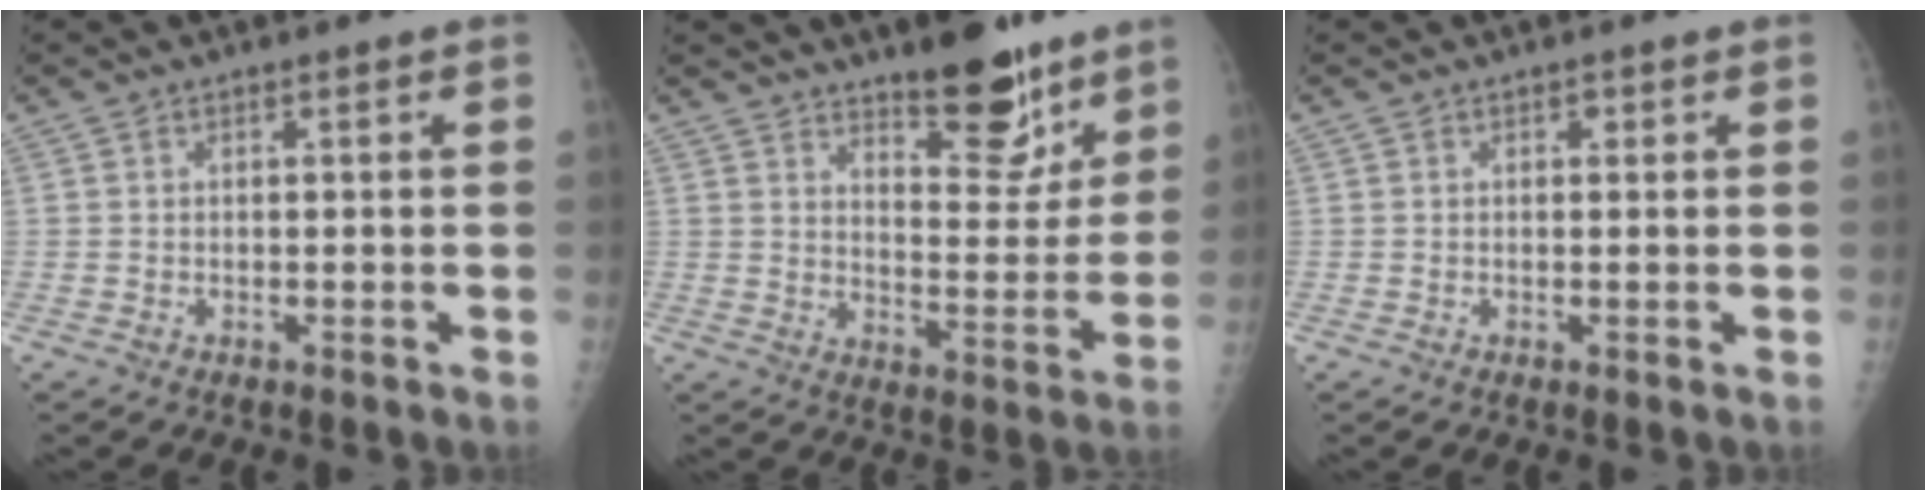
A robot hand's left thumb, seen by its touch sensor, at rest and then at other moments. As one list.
[{"total": 13.4, "force": [9.6, 5.1, 7.9], "torque": [-0.067, -0.071, 0.148]}, {"total": 0.7, "force": [0.2, 0.5, 0.4], "torque": [0.004, 0.002, 0.001]}]